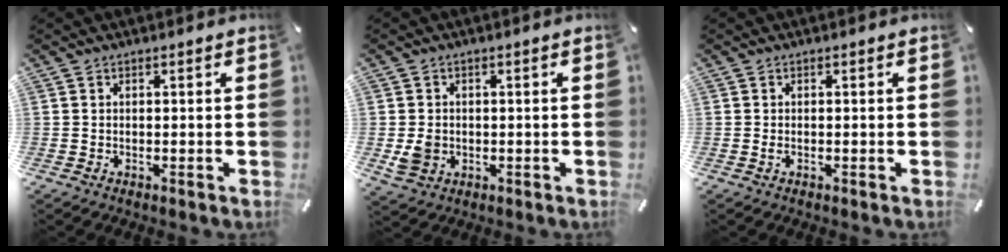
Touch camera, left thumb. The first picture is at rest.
{"total": 4.3, "force": [-0.6, 3.9, 1.9], "torque": [-0.025, -0.002, -0.012]}
{"total": 0.9, "force": [-0.3, 0.2, 0.8], "torque": [-0.017, -0.002, -0.004]}